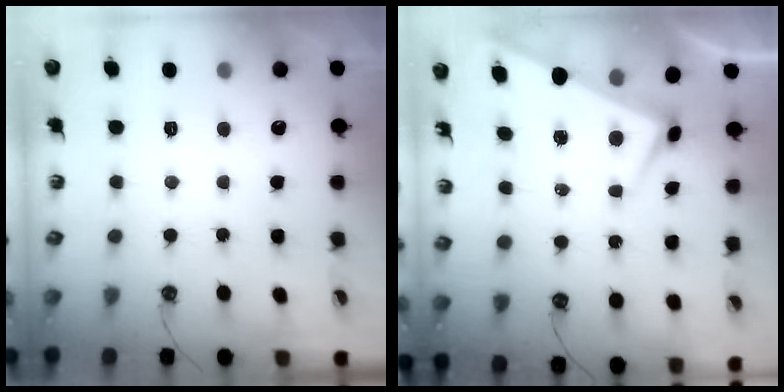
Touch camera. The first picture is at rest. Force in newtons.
{"total": 2.8, "press": 2.7, "slide": 0.6}